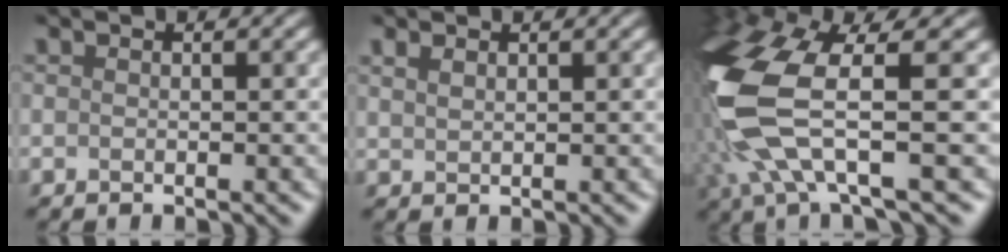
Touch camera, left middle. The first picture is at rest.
{"total": 1.3, "force": [1.3, 0.2, 0.1], "torque": [-0.002, 0.006, 0.024]}
{"total": 10.0, "force": [-1.2, 3.6, 9.2], "torque": [-0.238, -0.016, -0.019]}